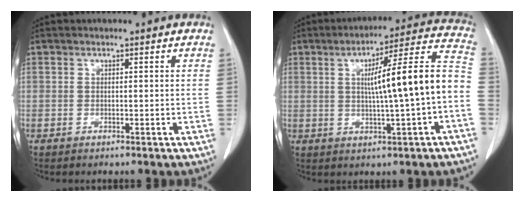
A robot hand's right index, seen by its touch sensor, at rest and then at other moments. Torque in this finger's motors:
{"motor_torque": [0.77, 0.28, 0.33, 0.13]}